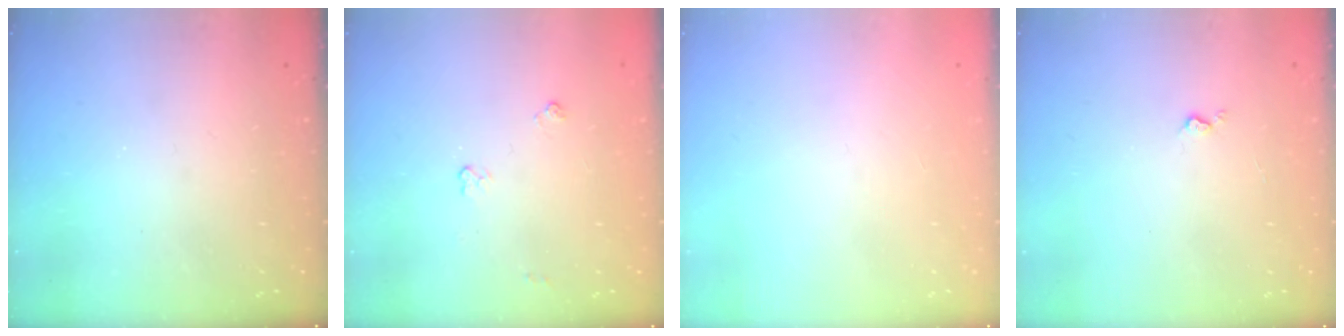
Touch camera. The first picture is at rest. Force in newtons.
{"total": 4.7, "press": 4.7, "slide": 0.6}
{"total": 0.0}
{"total": 2.9, "press": 2.9, "slide": 0.5}